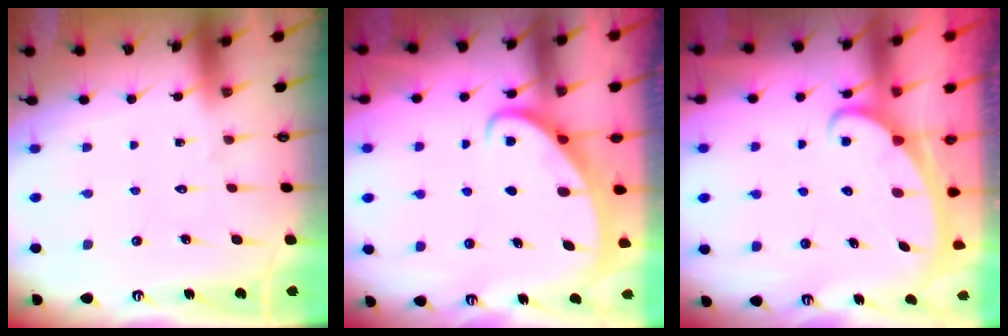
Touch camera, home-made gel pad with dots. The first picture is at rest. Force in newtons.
{"total": 2.6, "press": 2.6, "slide": 0.3}
{"total": 2.2, "press": 2.2, "slide": 0.2}